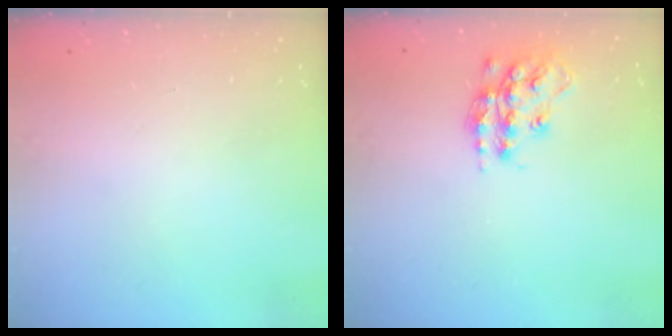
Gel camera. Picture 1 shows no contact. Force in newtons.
{"total": 16.1, "press": 16.1, "slide": 1.0}